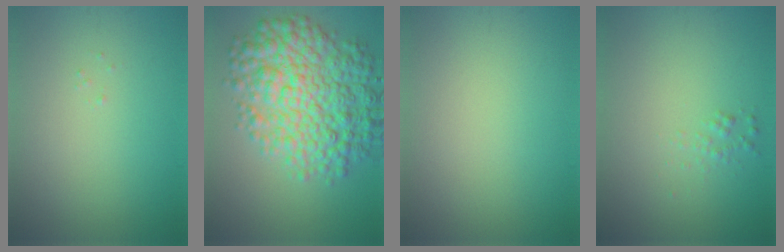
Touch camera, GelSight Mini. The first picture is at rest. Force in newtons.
{"total": 9.3, "press": 9.3, "slide": 0.2}
{"total": 0.0}
{"total": 0.8, "press": 0.8, "slide": 0.0}